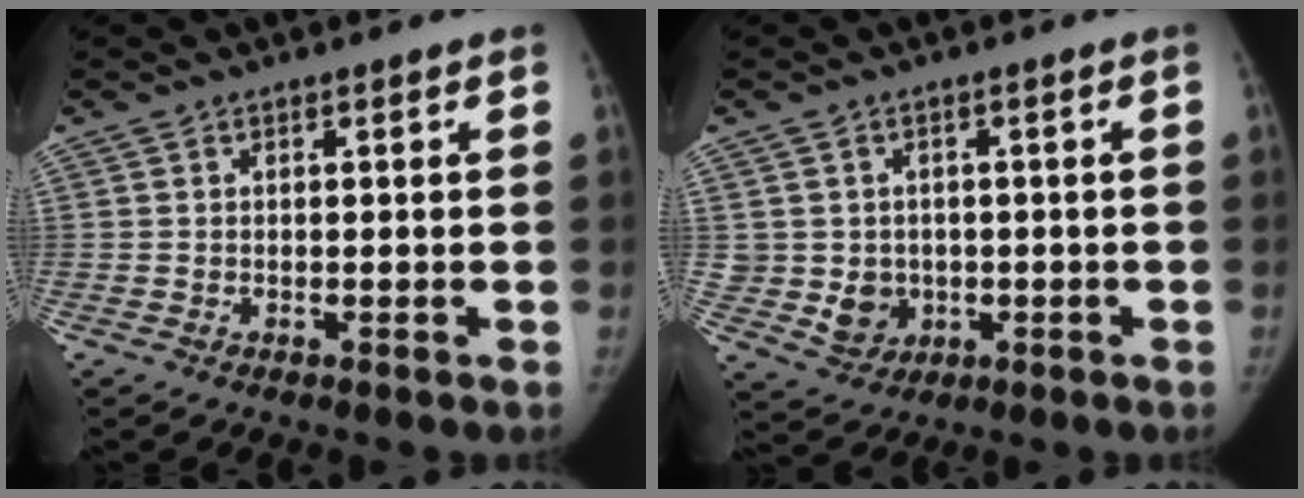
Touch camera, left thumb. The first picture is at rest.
{"total": 6.0, "force": [-0.5, 5.6, 2.1], "torque": [-0.008, 0.004, 0.008]}